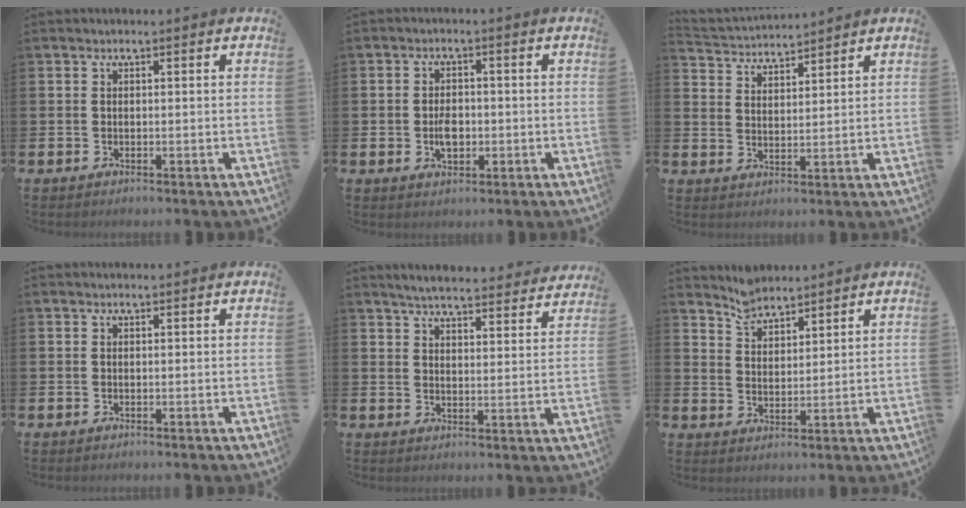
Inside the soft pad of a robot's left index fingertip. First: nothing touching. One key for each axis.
{"total": 3.4, "fx": -0.5, "fy": 2.2, "fz": 2.6, "tx": -0.041, "ty": 0.001, "tz": -0.011}
{"total": 3.8, "fx": 3.7, "fy": 0.4, "fz": -0.4, "tx": -0.008, "ty": -0.024, "tz": 0.066}
{"total": 0.0}
{"total": 5.2, "fx": 5.2, "fy": 0.3, "fz": 0.8, "tx": -0.032, "ty": -0.035, "tz": 0.090}
{"total": 4.6, "fx": 4.5, "fy": 0.9, "fz": -0.1, "tx": -0.021, "ty": -0.019, "tz": 0.087}